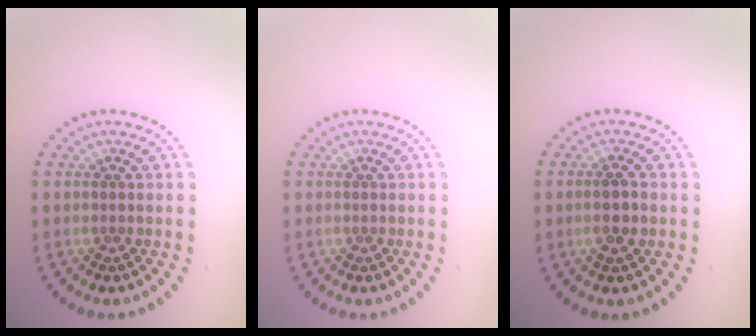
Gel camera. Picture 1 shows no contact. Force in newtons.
{"total": 0.0}
{"total": 1.7, "press": 1.5, "slide": 0.6}